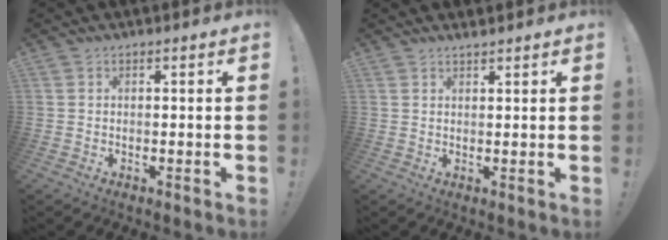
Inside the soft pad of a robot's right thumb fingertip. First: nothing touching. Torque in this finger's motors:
{"motor_torque": [-0.09, 0.10, -0.41, 0.64, 0.00]}